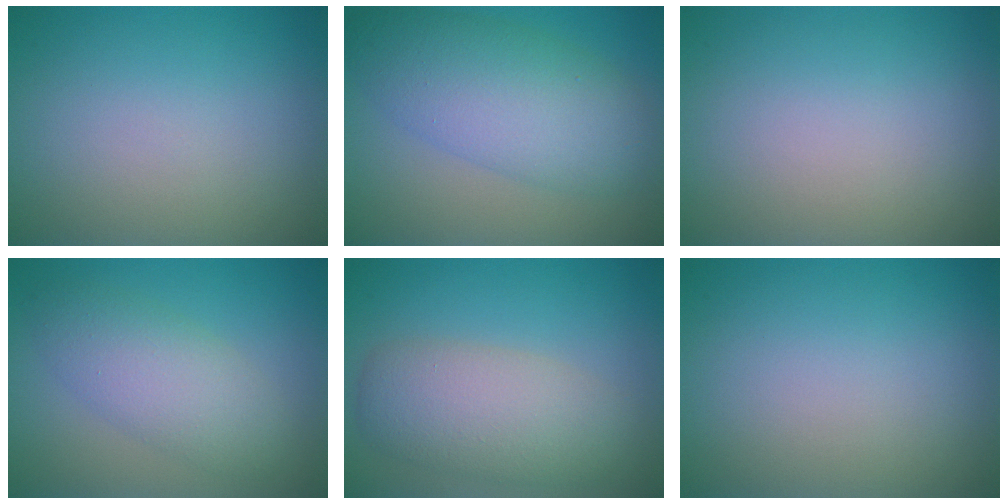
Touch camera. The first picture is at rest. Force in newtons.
{"total": 7.6, "press": 7.6, "slide": 0.1}
{"total": 0.0}
{"total": 4.2, "press": 4.2, "slide": 0.0}
{"total": 5.6, "press": 5.6, "slide": 0.3}
{"total": 0.0}